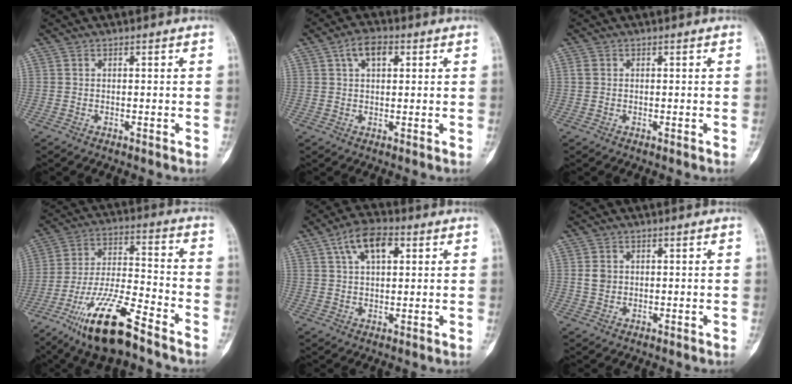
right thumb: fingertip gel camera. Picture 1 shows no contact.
{"total": 5.4, "force": [2.2, 3.0, 3.9], "torque": [-0.061, 0.008, 0.036]}
{"total": 1.3, "force": [0.4, 1.0, 0.7], "torque": [-0.012, 0.004, 0.008]}
{"total": 17.1, "force": [-11.3, 4.1, 12.2], "torque": [-0.236, 0.059, -0.205]}
{"total": 9.0, "force": [3.7, 4.6, 6.8], "torque": [-0.113, 0.007, 0.060]}
{"total": 2.5, "force": [0.4, 2.1, 1.3], "torque": [-0.015, 0.001, 0.010]}